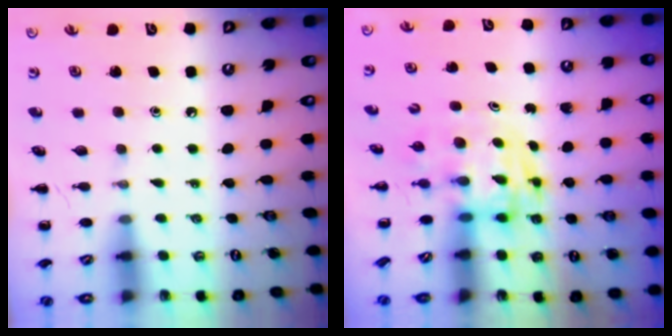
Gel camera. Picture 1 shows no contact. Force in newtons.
{"total": 3.4, "press": 3.4, "slide": 0.6}